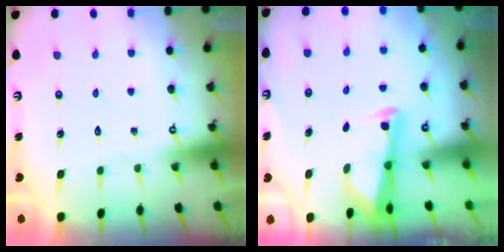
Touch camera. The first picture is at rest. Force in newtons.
{"total": 2.5, "press": 2.5, "slide": 0.3}